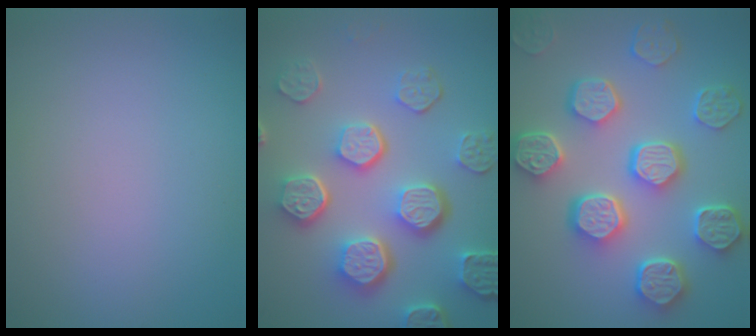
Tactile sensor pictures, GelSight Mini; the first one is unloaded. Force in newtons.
{"total": 7.9, "press": 6.0, "slide": 5.2}
{"total": 8.0, "press": 6.5, "slide": 4.7}